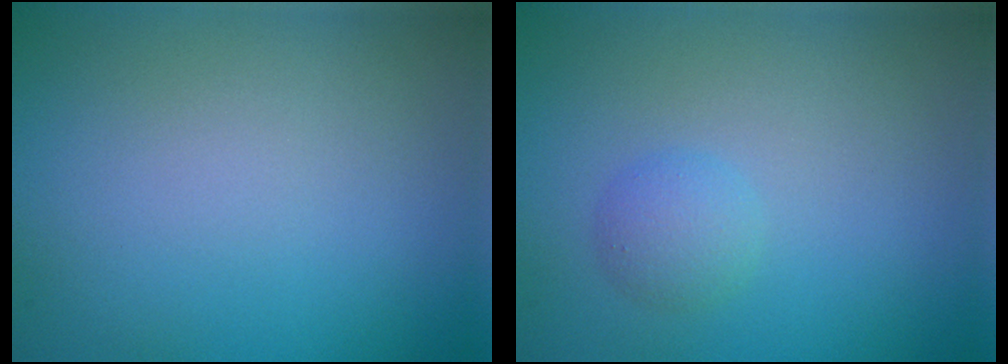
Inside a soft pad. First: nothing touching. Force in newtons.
{"total": 1.5, "press": 1.5, "slide": 0.0}